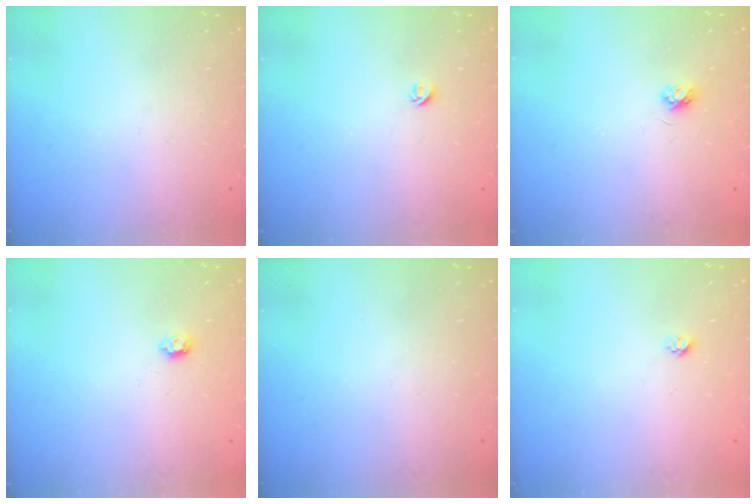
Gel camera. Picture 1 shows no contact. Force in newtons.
{"total": 3.9, "press": 3.8, "slide": 0.3}
{"total": 3.7, "press": 3.7, "slide": 0.4}
{"total": 3.9, "press": 3.9, "slide": 0.6}
{"total": 0.0}
{"total": 3.6, "press": 3.6, "slide": 0.3}